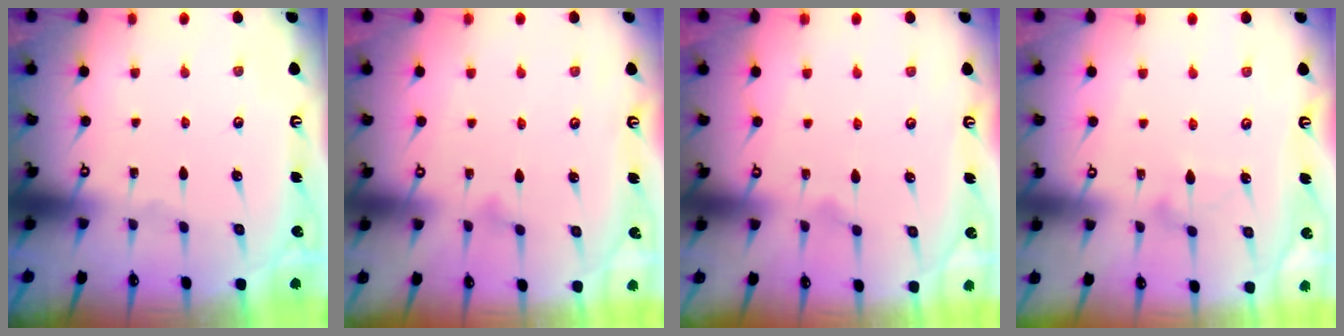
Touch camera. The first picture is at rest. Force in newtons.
{"total": 3.9, "press": 3.9, "slide": 0.2}
{"total": 6.4, "press": 6.4, "slide": 0.5}
{"total": 8.1, "press": 8.1, "slide": 0.4}